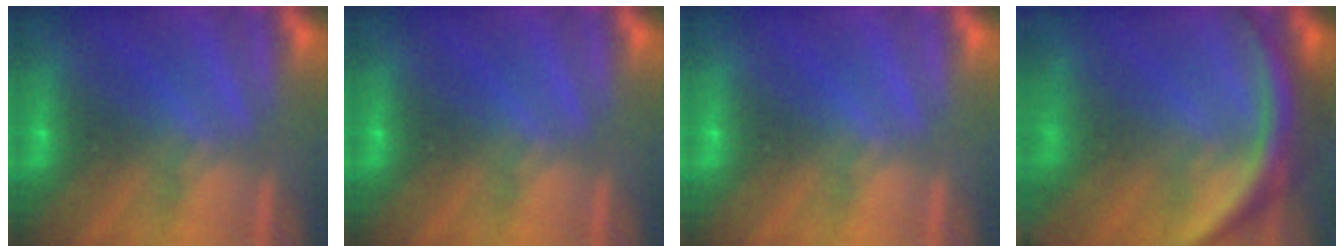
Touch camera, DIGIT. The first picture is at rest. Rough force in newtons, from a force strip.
{"total": 0.0}
{"total": 0.0}
{"total": 9.8}